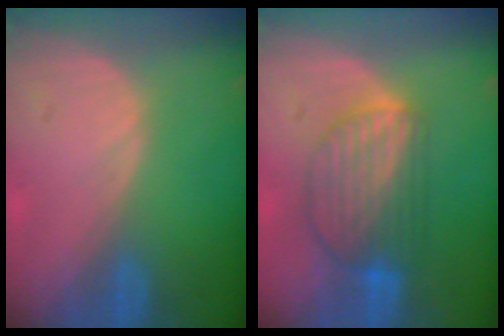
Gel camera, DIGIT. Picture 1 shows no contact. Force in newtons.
{"total": 7.7, "press": 7.1, "slide": 3.0}